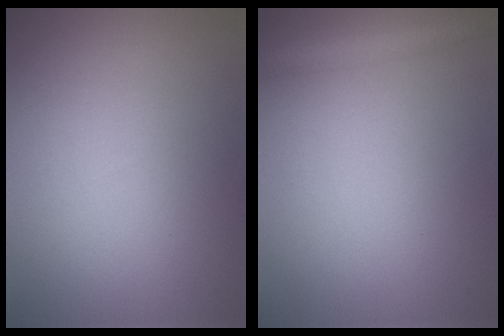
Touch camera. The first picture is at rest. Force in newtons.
{"total": 2.2, "press": 2.2, "slide": 0.1}